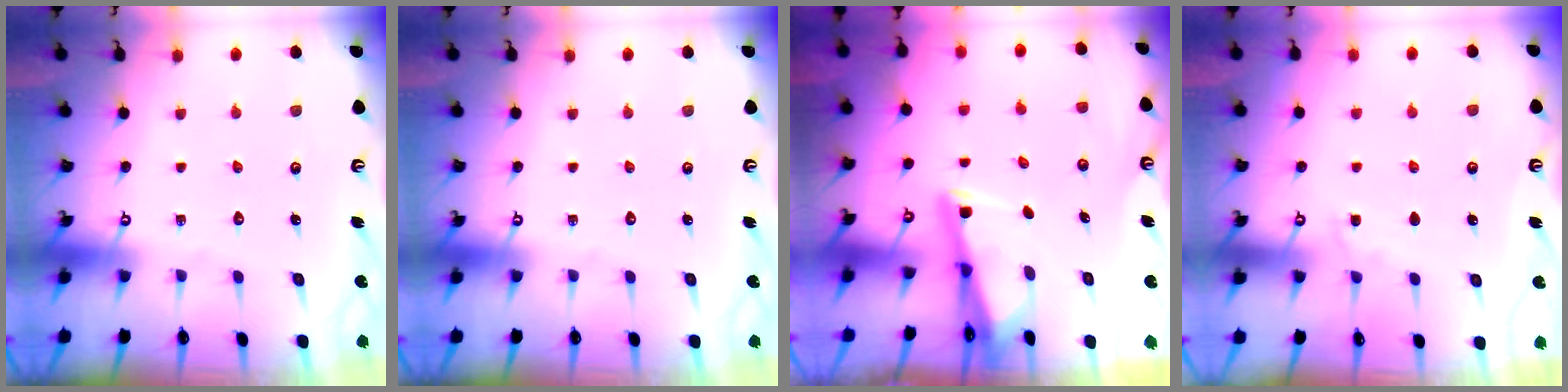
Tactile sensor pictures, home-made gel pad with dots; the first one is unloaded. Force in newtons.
{"total": 0.0}
{"total": 2.8, "press": 2.8, "slide": 0.5}
{"total": 4.9, "press": 4.8, "slide": 0.5}